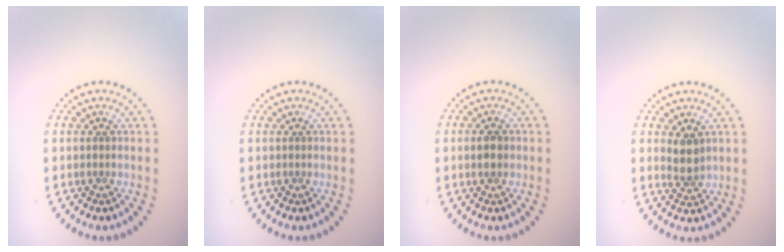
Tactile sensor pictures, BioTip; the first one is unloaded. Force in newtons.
{"total": 0.0}
{"total": 1.6, "press": 1.6, "slide": 0.2}
{"total": 2.1, "press": 1.7, "slide": 1.2}